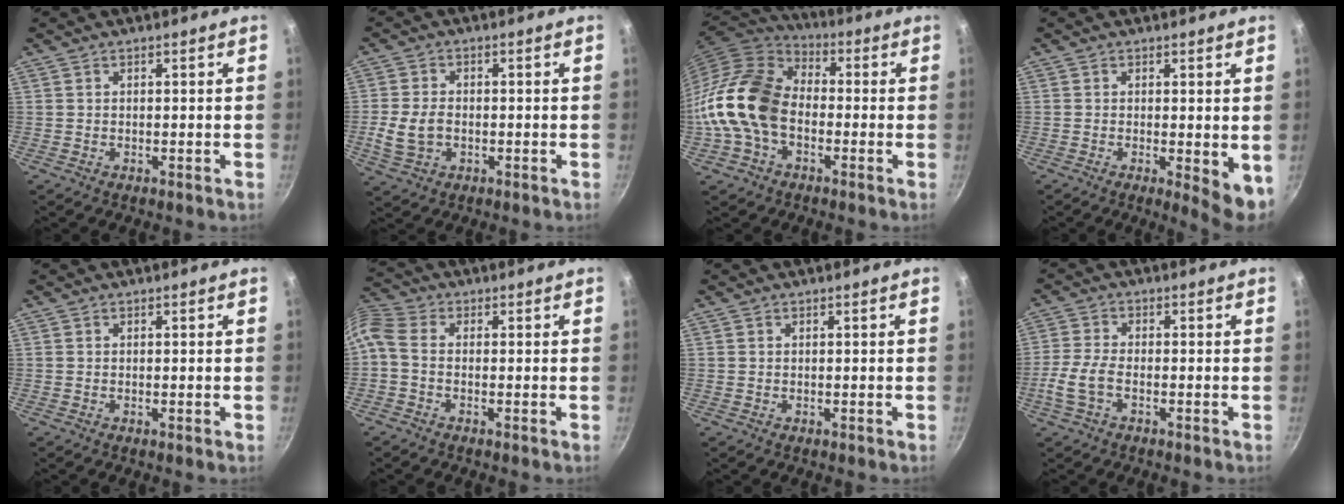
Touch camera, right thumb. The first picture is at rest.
{"total": 6.6, "force": [-1.2, 4.5, 4.6], "torque": [-0.092, 0.009, -0.021]}
{"total": 15.3, "force": [-2.9, 10.7, 10.6], "torque": [-0.172, 0.037, -0.073]}
{"total": 5.5, "force": [-0.5, 1.8, 5.2], "torque": [-0.065, -0.012, -0.005]}
{"total": 0.0}
{"total": 8.0, "force": [-0.9, 5.6, 5.7], "torque": [-0.139, 0.024, -0.038]}
{"total": 0.0}
{"total": 5.7, "force": [-2.1, 2.6, 4.6], "torque": [-0.110, 0.013, -0.051]}